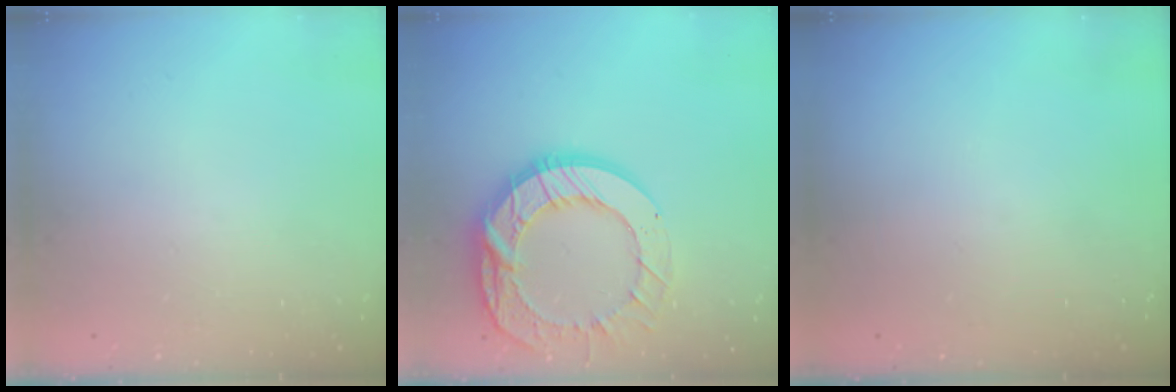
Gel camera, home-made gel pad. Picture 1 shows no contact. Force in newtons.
{"total": 19.8, "press": 19.7, "slide": 1.7}
{"total": 0.0}